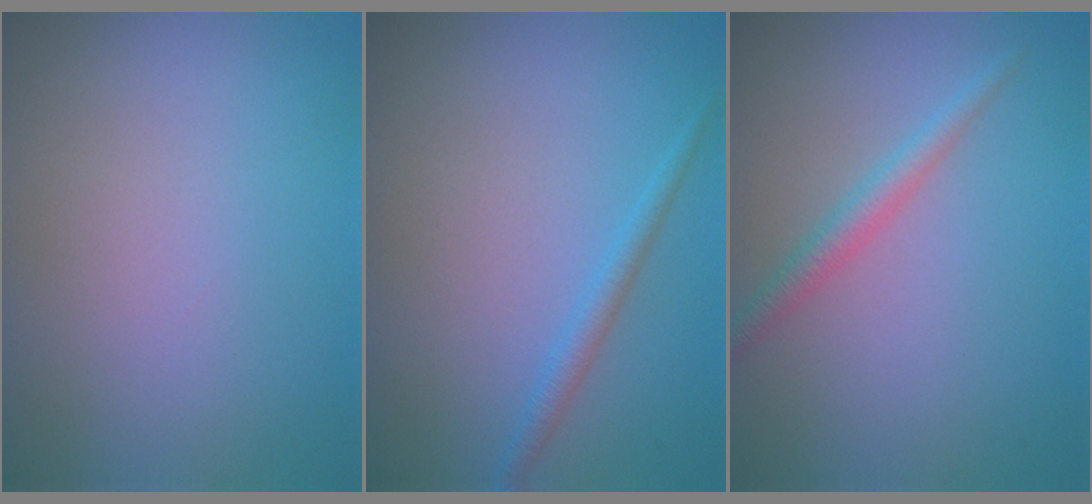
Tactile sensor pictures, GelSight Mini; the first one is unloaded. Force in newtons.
{"total": 1.4, "press": 1.4, "slide": 0.1}
{"total": 2.0, "press": 2.0, "slide": 0.1}